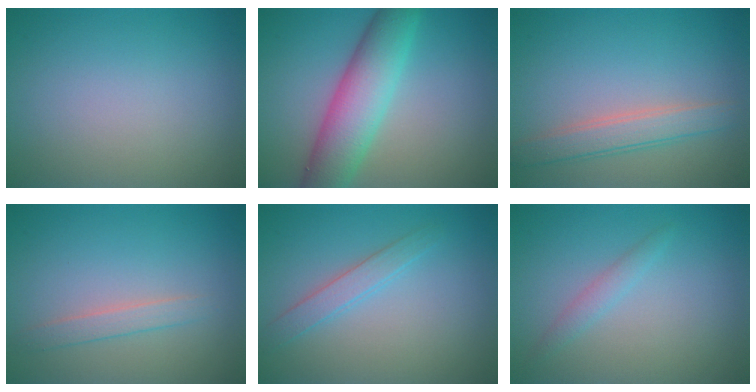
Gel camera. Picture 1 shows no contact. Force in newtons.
{"total": 6.8, "press": 6.8, "slide": 0.3}
{"total": 2.9, "press": 2.9, "slide": 0.2}
{"total": 1.5, "press": 1.5, "slide": 0.0}
{"total": 2.0, "press": 2.0, "slide": 0.1}
{"total": 1.3, "press": 1.3, "slide": 0.1}